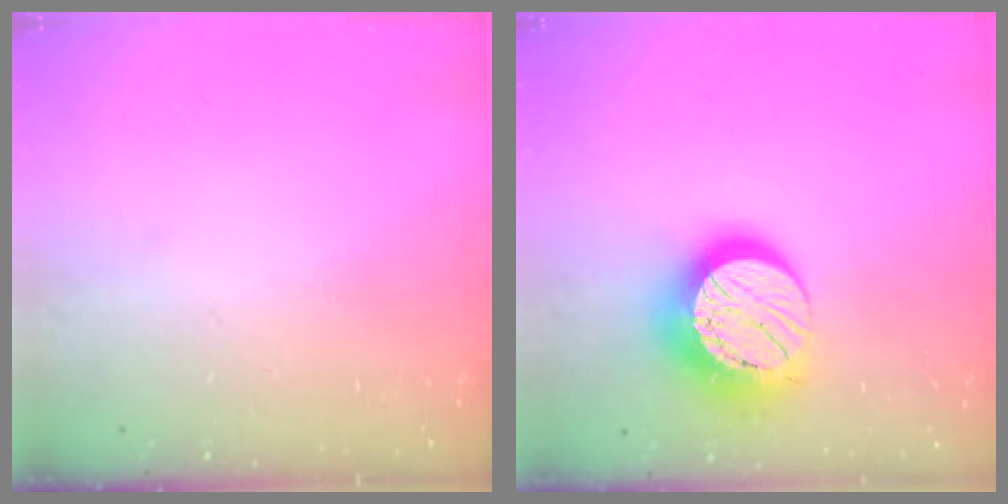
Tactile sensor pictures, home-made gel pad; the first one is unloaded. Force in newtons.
{"total": 16.5, "press": 16.5, "slide": 1.0}